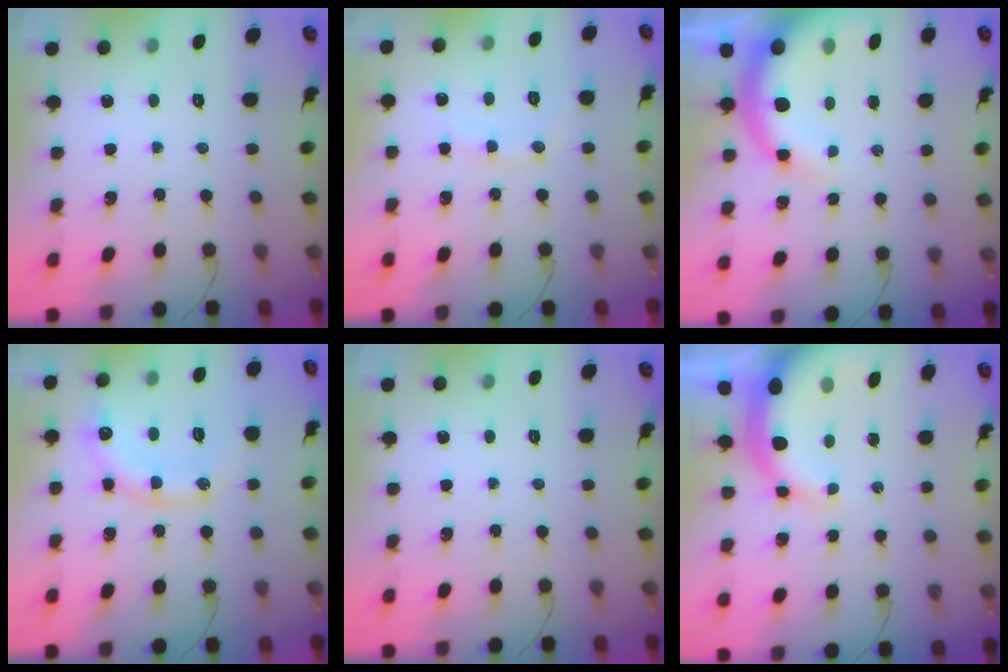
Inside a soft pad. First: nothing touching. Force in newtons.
{"total": 7.0, "press": 6.9, "slide": 0.9}
{"total": 10.8, "press": 10.4, "slide": 2.7}
{"total": 14.4, "press": 14.4, "slide": 1.2}
{"total": 0.0}
{"total": 10.6, "press": 10.3, "slide": 2.3}